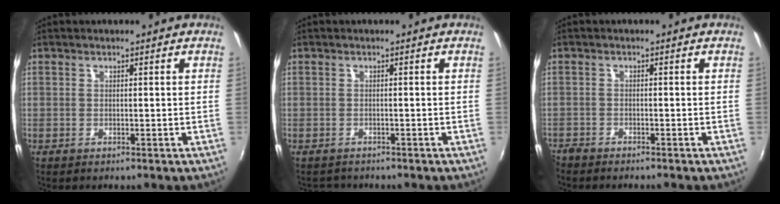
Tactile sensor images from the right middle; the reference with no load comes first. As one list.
[{"total": 2.1, "force": [-1.9, 0.8, 0.2], "torque": [-0.006, -0.008, -0.029]}, {"total": 2.8, "force": [-2.7, 0.6, 0.5], "torque": [-0.024, -0.014, -0.056]}]